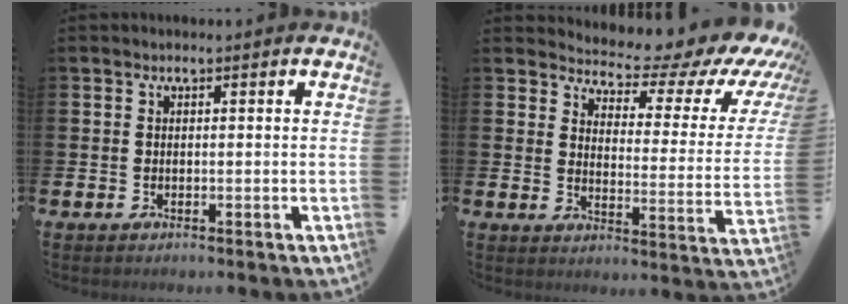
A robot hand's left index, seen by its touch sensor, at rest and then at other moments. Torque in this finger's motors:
{"motor_torque": [0.95, -0.01, 0.23, 0.00]}